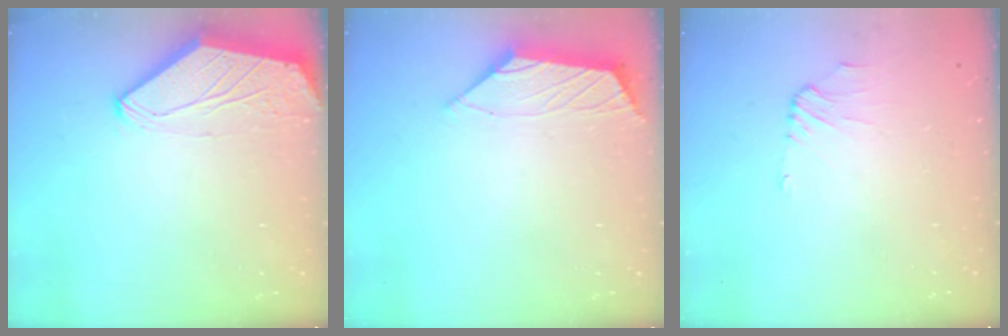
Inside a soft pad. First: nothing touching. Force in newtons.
{"total": 1.6, "press": 1.5, "slide": 0.6}
{"total": 0.5, "press": 0.3, "slide": 0.4}